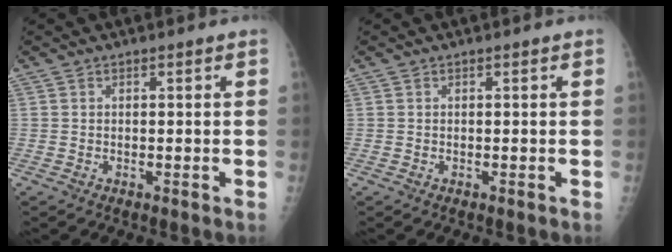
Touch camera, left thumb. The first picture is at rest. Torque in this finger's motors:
{"motor_torque": [0.00, 0.00, 0.00, 0.00, 0.00]}